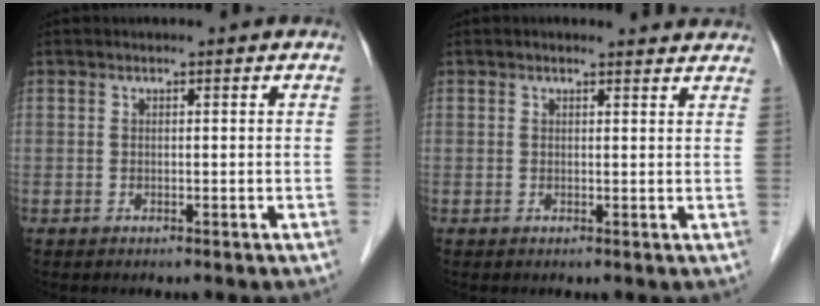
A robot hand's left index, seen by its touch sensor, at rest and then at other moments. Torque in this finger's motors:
{"motor_torque": [0.75, -0.91, 0.01, -0.01]}